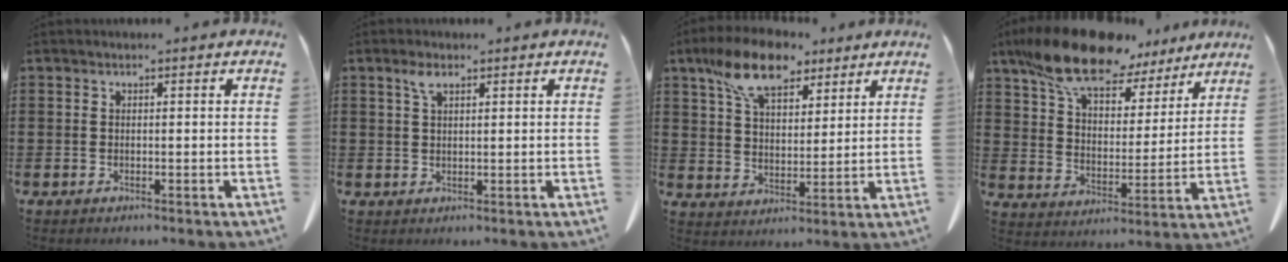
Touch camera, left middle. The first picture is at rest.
{"total": 3.0, "force": [1.7, 1.2, 2.1], "torque": [-0.050, 0.005, 0.031]}
{"total": 10.7, "force": [7.4, 4.8, 6.0], "torque": [-0.133, -0.004, 0.137]}
{"total": 13.3, "force": [10.7, 4.5, 6.5], "torque": [-0.152, -0.044, 0.192]}